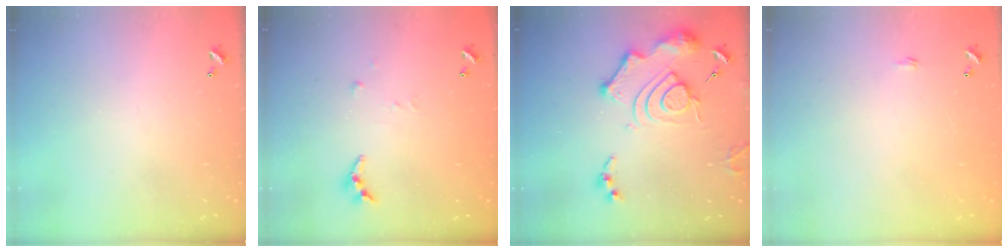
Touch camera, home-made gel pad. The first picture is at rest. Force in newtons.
{"total": 4.7, "press": 4.7, "slide": 0.3}
{"total": 15.2, "press": 15.1, "slide": 1.7}
{"total": 0.6, "press": 0.6, "slide": 0.2}